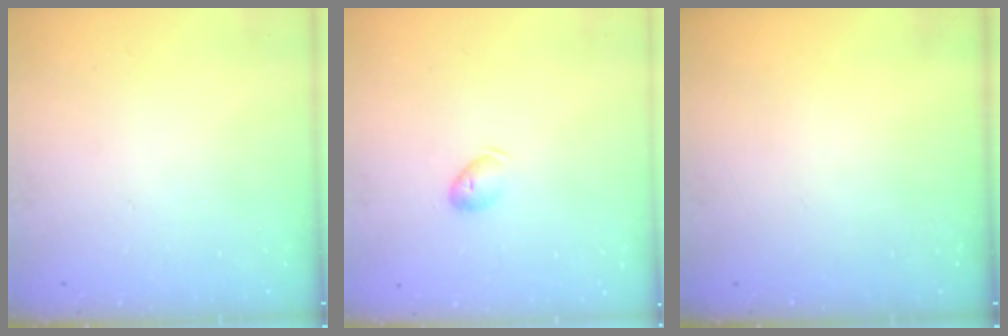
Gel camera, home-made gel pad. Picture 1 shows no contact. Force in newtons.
{"total": 5.7, "press": 5.6, "slide": 1.1}
{"total": 0.0}